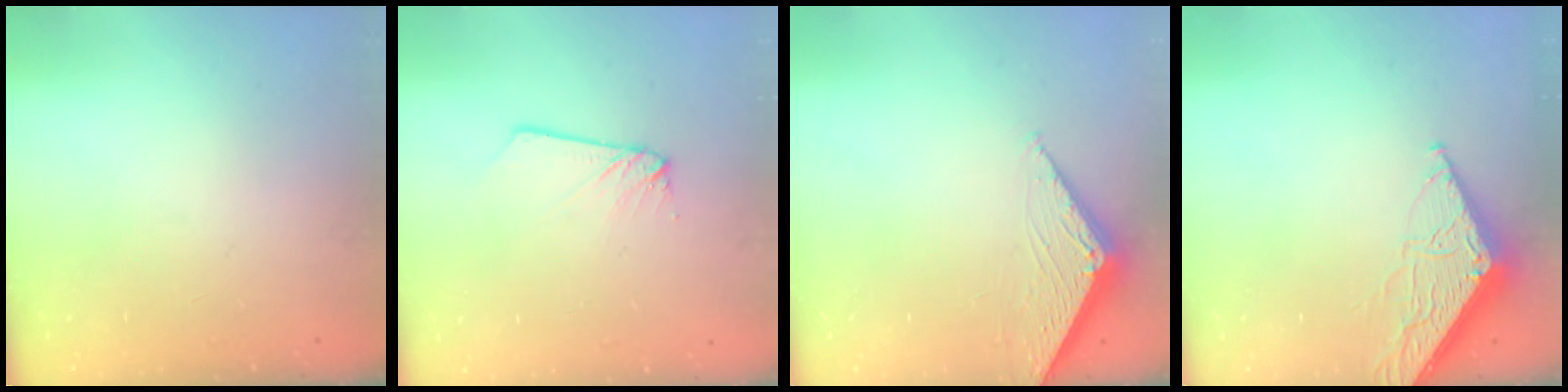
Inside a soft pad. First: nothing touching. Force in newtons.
{"total": 2.0, "press": 2.0, "slide": 0.1}
{"total": 4.0, "press": 3.9, "slide": 0.5}
{"total": 6.4, "press": 6.4, "slide": 0.8}